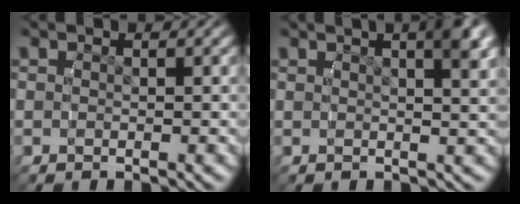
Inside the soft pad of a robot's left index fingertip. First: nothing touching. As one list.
[{"total": 3.2, "force": [1.2, 0.4, 2.9], "torque": [-0.032, 0.010, 0.017]}]